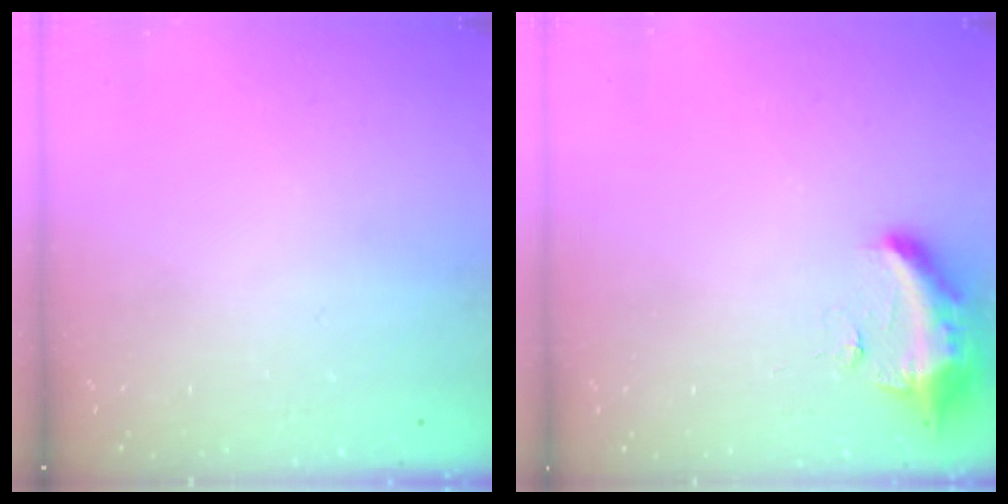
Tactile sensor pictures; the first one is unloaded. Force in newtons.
{"total": 9.4, "press": 9.1, "slide": 2.2}